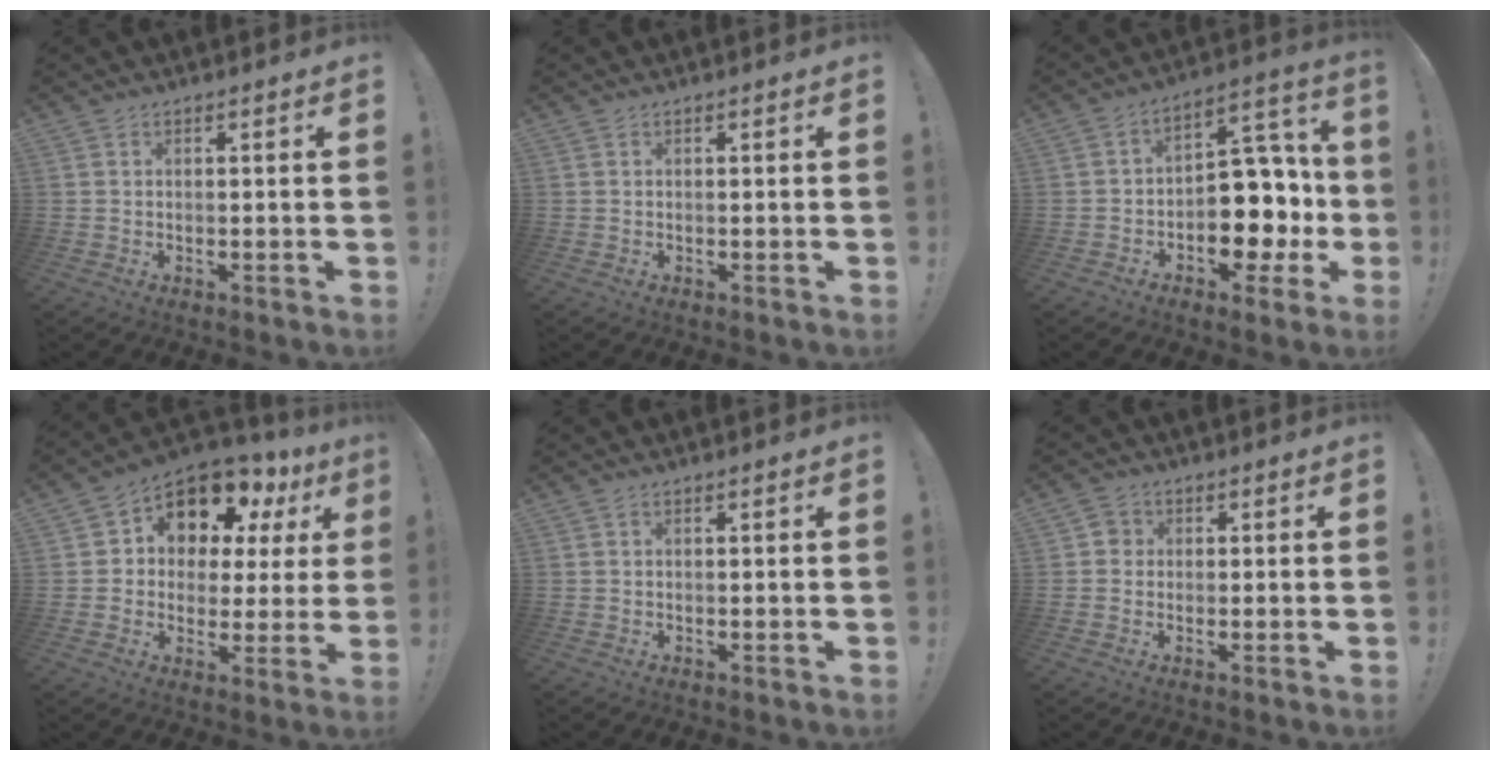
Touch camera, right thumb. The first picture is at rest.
{"total": 0.0}
{"total": 15.1, "force": [-5.2, 10.4, 9.6], "torque": [-0.088, 0.034, -0.072]}
{"total": 11.1, "force": [6.9, 6.8, 5.4], "torque": [-0.088, -0.059, 0.120]}
{"total": 0.0}
{"total": 2.7, "force": [-0.2, 2.6, 0.8], "torque": [-0.014, 0.010, -0.002]}